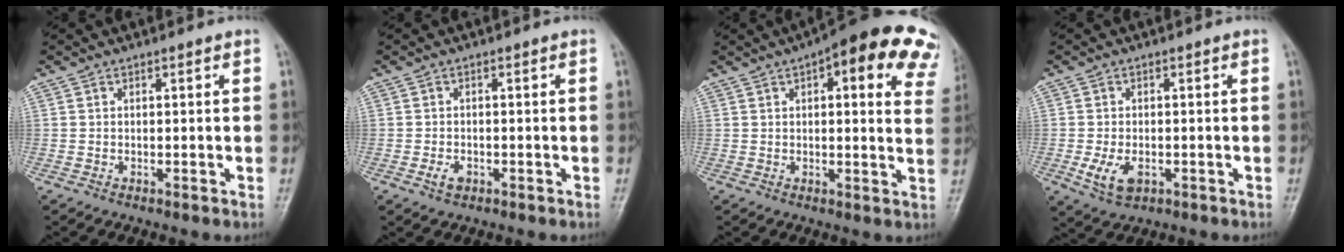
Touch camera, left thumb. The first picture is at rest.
{"total": 2.1, "force": [-0.9, 1.4, 1.2], "torque": [-0.020, 0.002, -0.014]}
{"total": 19.4, "force": [10.5, 6.8, 14.8], "torque": [-0.151, -0.006, 0.109]}
{"total": 5.1, "force": [-1.4, 3.1, 3.8], "torque": [-0.072, -0.006, -0.019]}